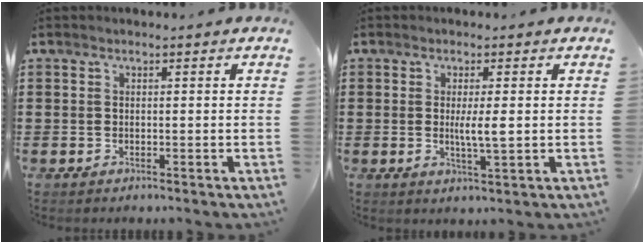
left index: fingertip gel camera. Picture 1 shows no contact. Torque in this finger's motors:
{"motor_torque": [0.84, 0.06, 0.20, 0.06]}